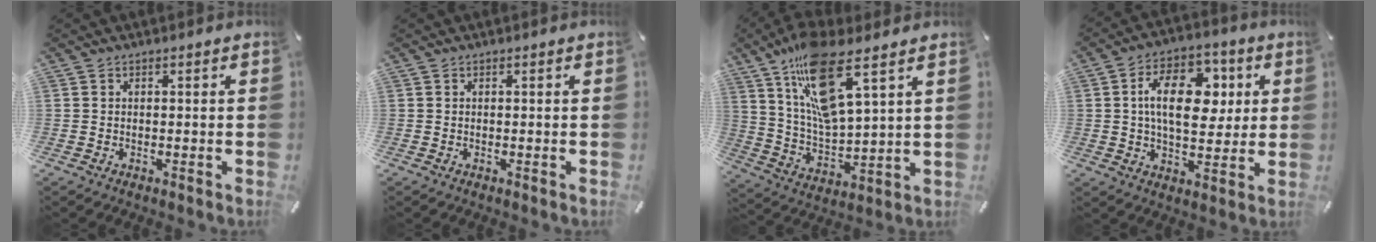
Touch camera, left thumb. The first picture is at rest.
{"total": 0.0}
{"total": 16.2, "force": [10.9, 4.4, 11.2], "torque": [-0.226, -0.050, 0.187]}
{"total": 15.7, "force": [3.4, 9.5, 12.0], "torque": [-0.201, 0.009, 0.055]}